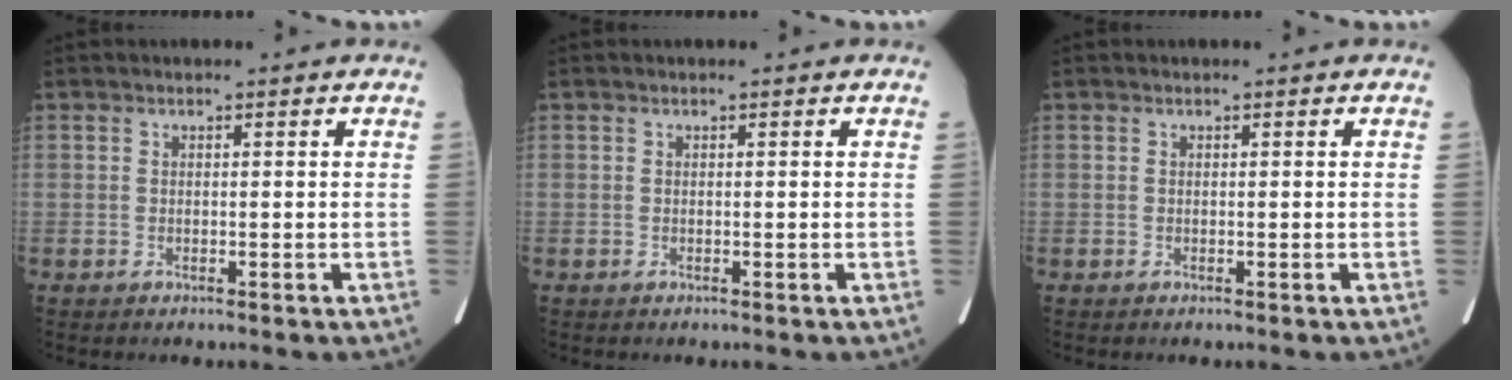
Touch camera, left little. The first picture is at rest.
{"total": 0.0}
{"total": 0.0}